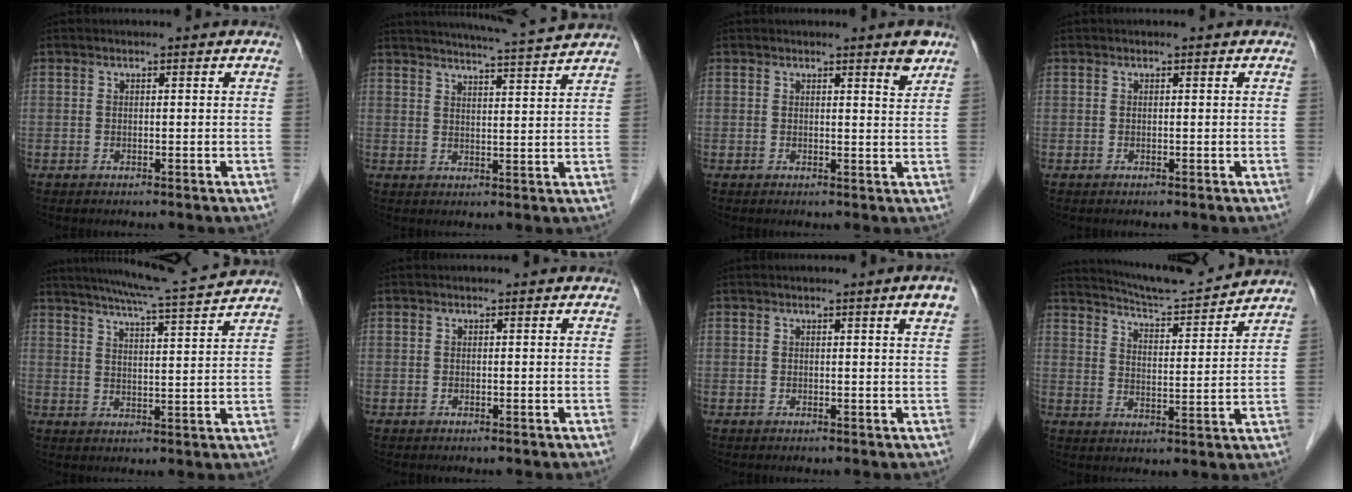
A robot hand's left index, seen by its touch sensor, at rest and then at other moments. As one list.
[{"total": 11.5, "force": [10.8, -0.5, 3.9], "torque": [-0.065, 0.010, 0.144]}, {"total": 2.8, "force": [2.1, 0.3, 1.8], "torque": [-0.018, -0.015, 0.026]}, {"total": 0.0}, {"total": 13.5, "force": [12.4, -0.7, 5.2], "torque": [-0.092, 0.001, 0.175]}, {"total": 0.0}, {"total": 2.7, "force": [1.7, -0.2, 2.2], "torque": [-0.023, -0.010, 0.017]}, {"total": 12.2, "force": [11.8, -0.1, 3.1], "torque": [-0.054, 0.003, 0.180]}]